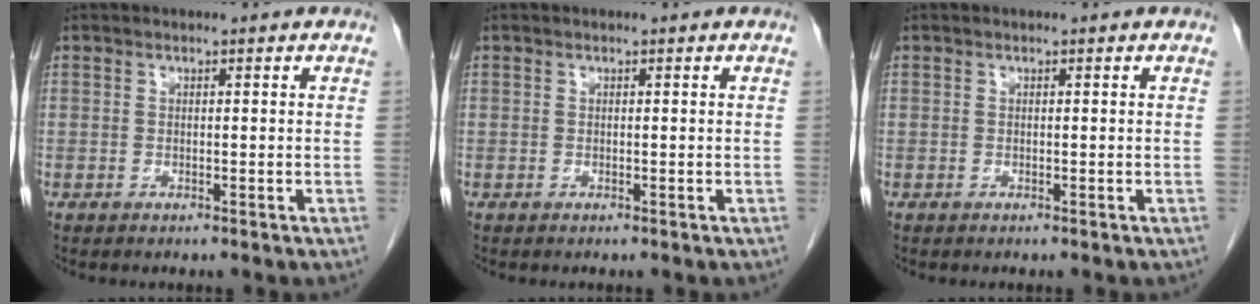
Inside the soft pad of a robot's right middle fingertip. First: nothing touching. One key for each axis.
{"total": 0.0}
{"total": 0.0}